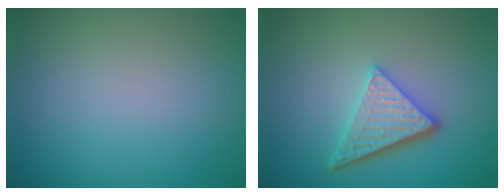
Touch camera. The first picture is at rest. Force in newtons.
{"total": 4.7, "press": 3.5, "slide": 3.1}